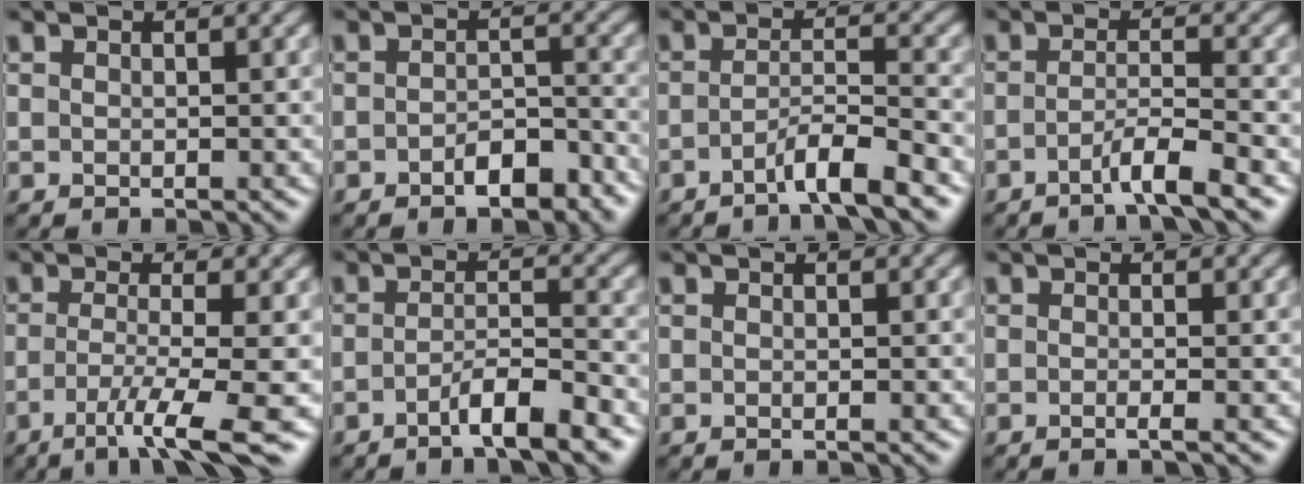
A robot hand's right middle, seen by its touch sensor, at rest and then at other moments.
{"total": 3.4, "force": [-2.0, 1.6, 2.3], "torque": [-0.035, 0.005, -0.029]}
{"total": 3.6, "force": [-2.4, 0.3, 2.7], "torque": [-0.039, 0.008, -0.053]}
{"total": 3.2, "force": [-1.9, 0.3, 2.6], "torque": [-0.038, 0.001, -0.045]}
{"total": 5.9, "force": [-2.5, 0.9, 5.3], "torque": [-0.088, -0.009, -0.051]}
{"total": 4.1, "force": [-2.4, 0.6, 3.2], "torque": [-0.049, 0.006, -0.052]}
{"total": 0.0}
{"total": 1.3, "force": [-0.4, 0.4, 1.2], "torque": [-0.013, -0.007, -0.013]}